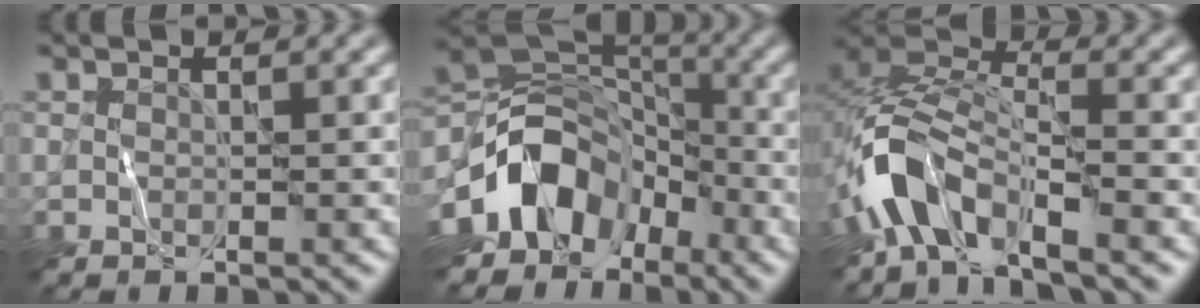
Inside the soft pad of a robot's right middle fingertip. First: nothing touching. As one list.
[{"total": 10.6, "force": [-4.9, 7.4, 5.8], "torque": [-0.100, 0.007, -0.102]}, {"total": 6.2, "force": [-4.0, 2.6, 3.9], "torque": [-0.072, 0.006, -0.089]}]